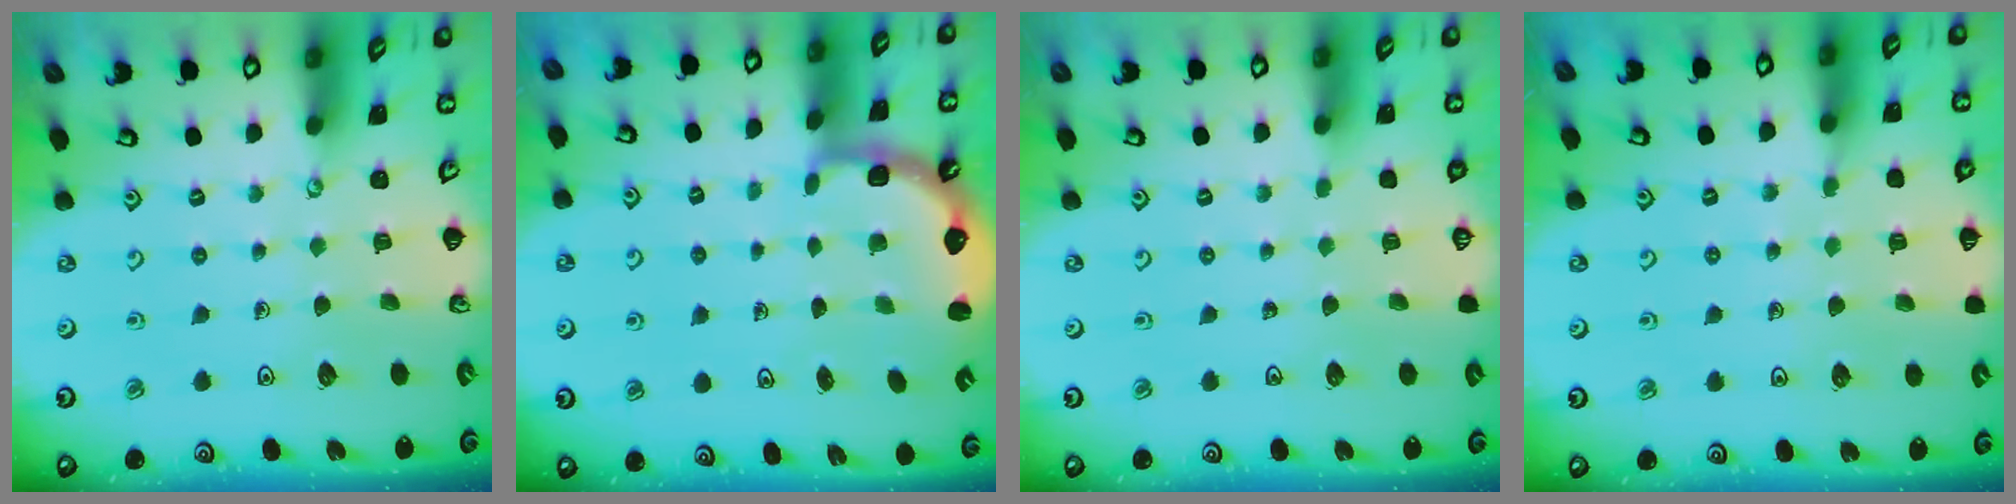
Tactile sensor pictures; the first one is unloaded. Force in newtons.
{"total": 2.7, "press": 2.0, "slide": 1.9}
{"total": 0.0}
{"total": 4.7, "press": 4.6, "slide": 0.6}